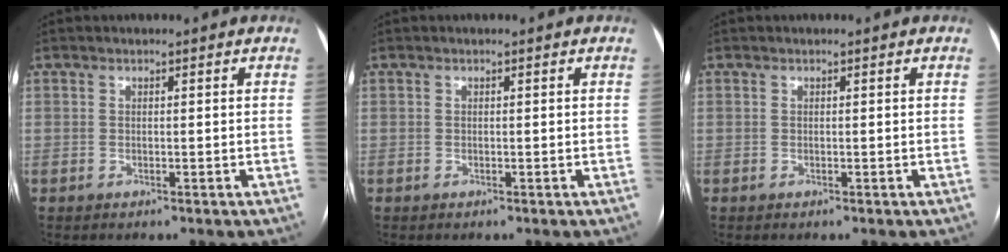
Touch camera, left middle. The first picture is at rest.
{"total": 0.0}
{"total": 0.0}